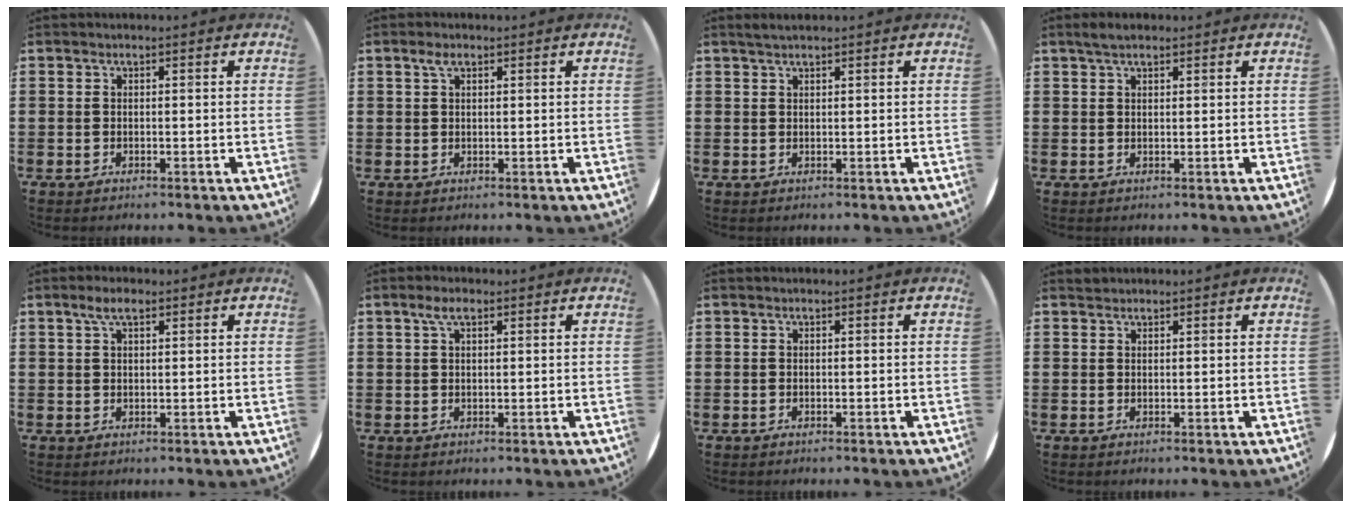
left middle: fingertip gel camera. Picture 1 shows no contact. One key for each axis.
{"total": 1.6, "fx": 1.0, "fy": 0.9, "fz": 1.0, "tx": -0.015, "ty": 0.002, "tz": 0.016}
{"total": 1.1, "fx": 0.9, "fy": 0.0, "fz": 0.5, "tx": -0.010, "ty": 0.002, "tz": 0.017}
{"total": 2.0, "fx": 1.6, "fy": 0.6, "fz": 1.0, "tx": -0.015, "ty": 0.002, "tz": 0.026}
{"total": 3.1, "fx": 2.1, "fy": 1.2, "fz": 2.0, "tx": -0.034, "ty": 0.004, "tz": 0.035}
{"total": 2.7, "fx": 1.7, "fy": 1.1, "fz": 1.8, "tx": -0.031, "ty": 0.004, "tz": 0.028}
{"total": 0.0}
{"total": 0.7, "fx": 0.7, "fy": 0.1, "fz": -0.1, "tx": 0.002, "ty": 0.003, "tz": 0.014}